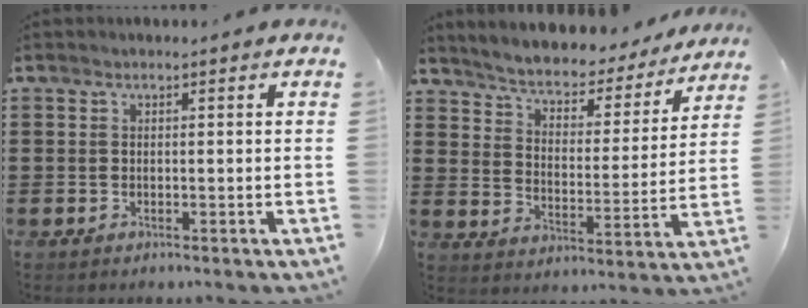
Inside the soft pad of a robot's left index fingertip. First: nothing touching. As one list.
[{"total": 3.9, "force": [3.7, 0.6, 0.7], "torque": [-0.037, -0.033, 0.055]}]